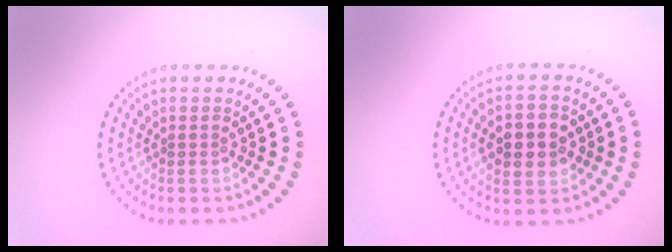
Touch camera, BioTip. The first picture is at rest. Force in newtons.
{"total": 4.4, "press": 4.4, "slide": 0.2}